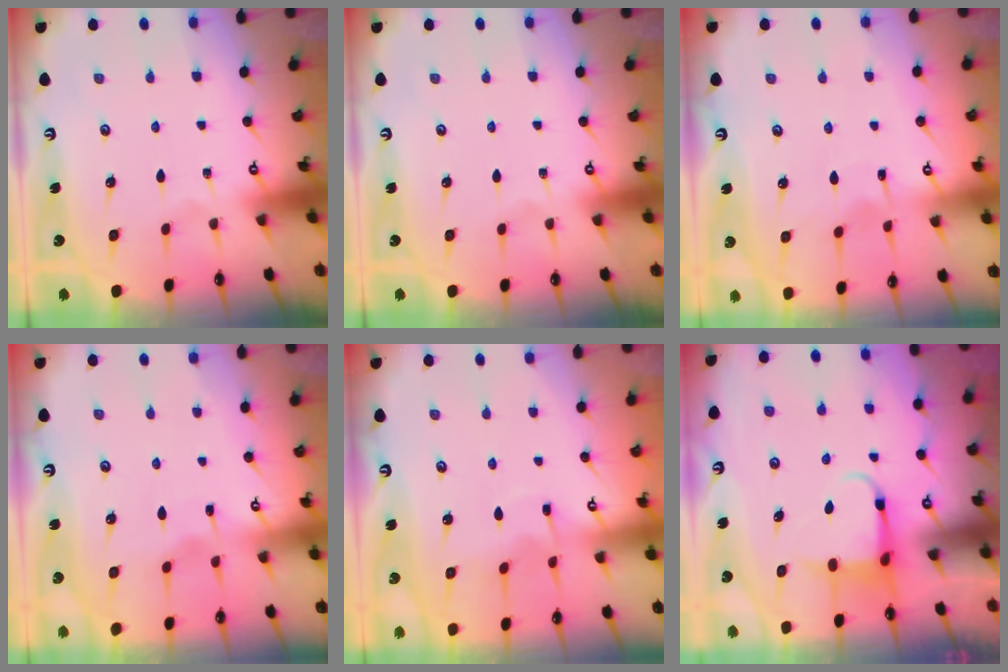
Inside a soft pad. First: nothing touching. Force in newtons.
{"total": 0.0}
{"total": 3.4, "press": 3.4, "slide": 0.4}
{"total": 2.8, "press": 2.8, "slide": 0.4}
{"total": 3.6, "press": 3.6, "slide": 0.1}
{"total": 4.0, "press": 3.9, "slide": 0.4}